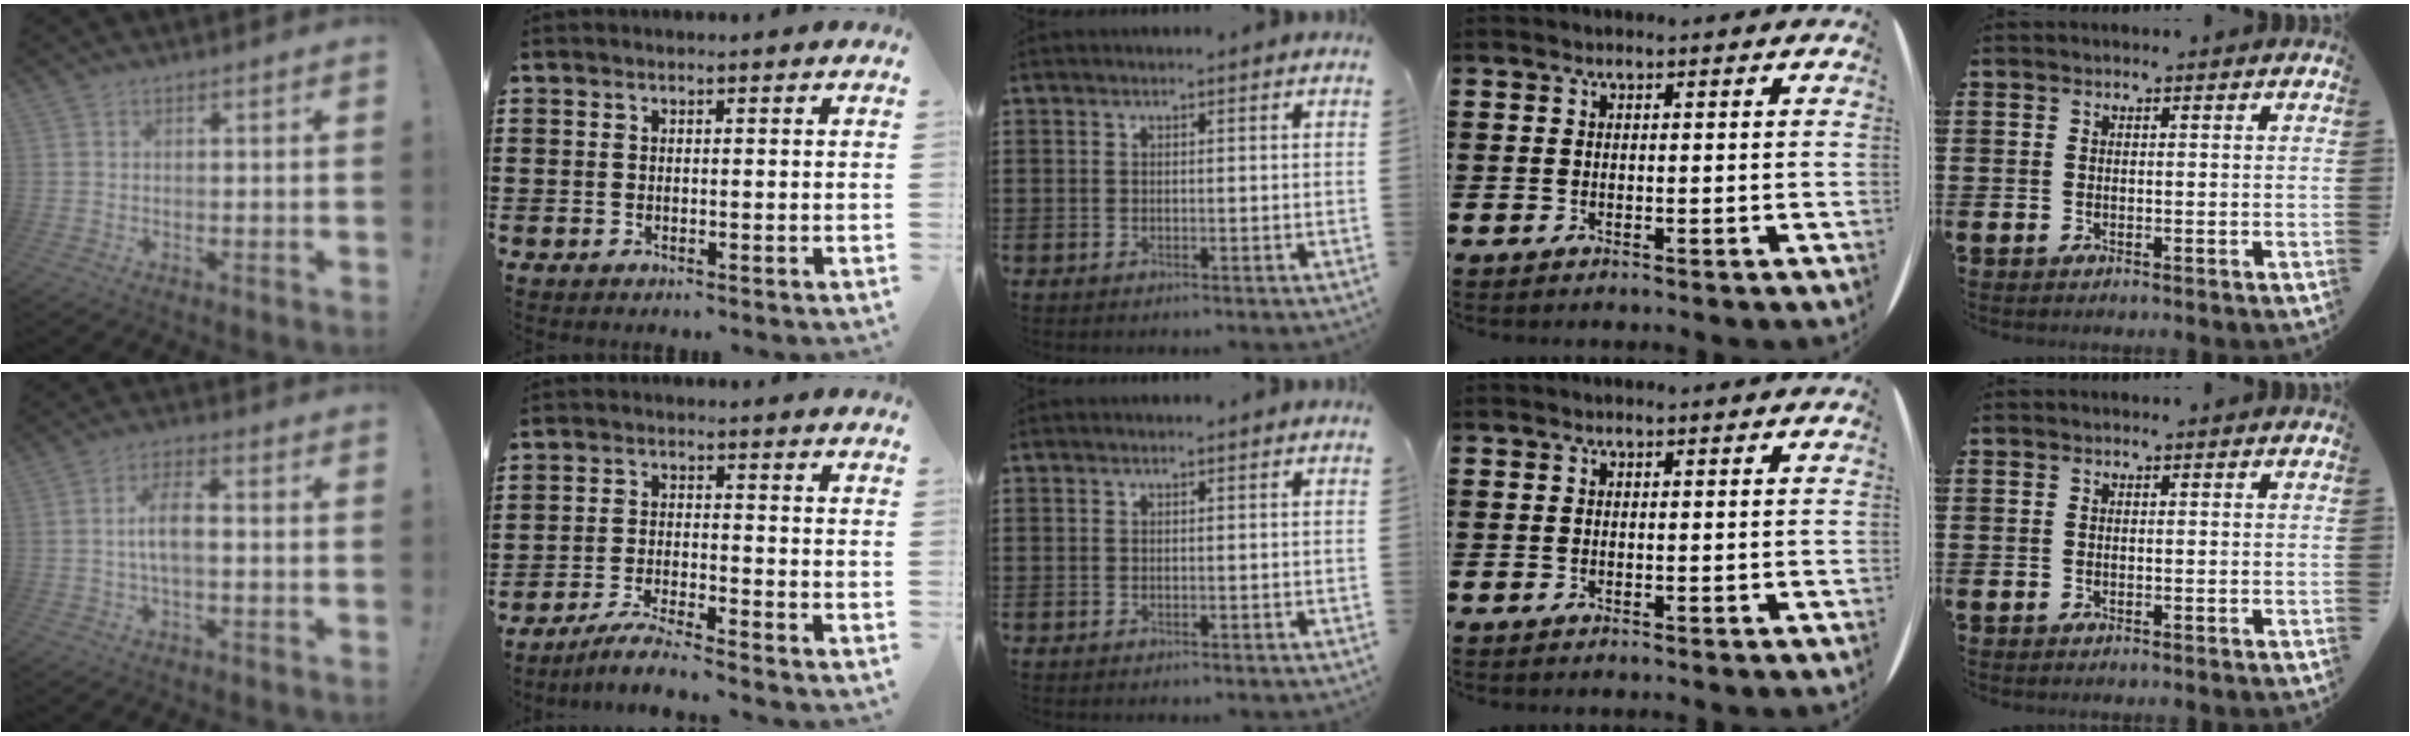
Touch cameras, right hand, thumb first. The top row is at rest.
{"thumb": {"total": 7.4, "force": [-0.4, 2.8, 6.9], "torque": [-0.128, 0.004, -0.009]}, "index": {"total": 4.3, "force": [-4.0, -0.3, 1.4], "torque": [-0.040, -0.009, -0.082]}}